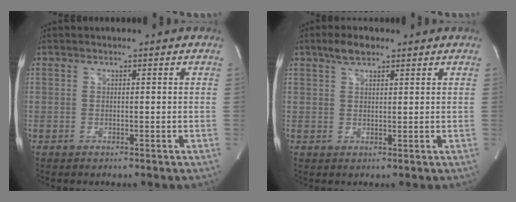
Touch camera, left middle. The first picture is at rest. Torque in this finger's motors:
{"motor_torque": [0.35, 0.11, -0.06, 0.00]}